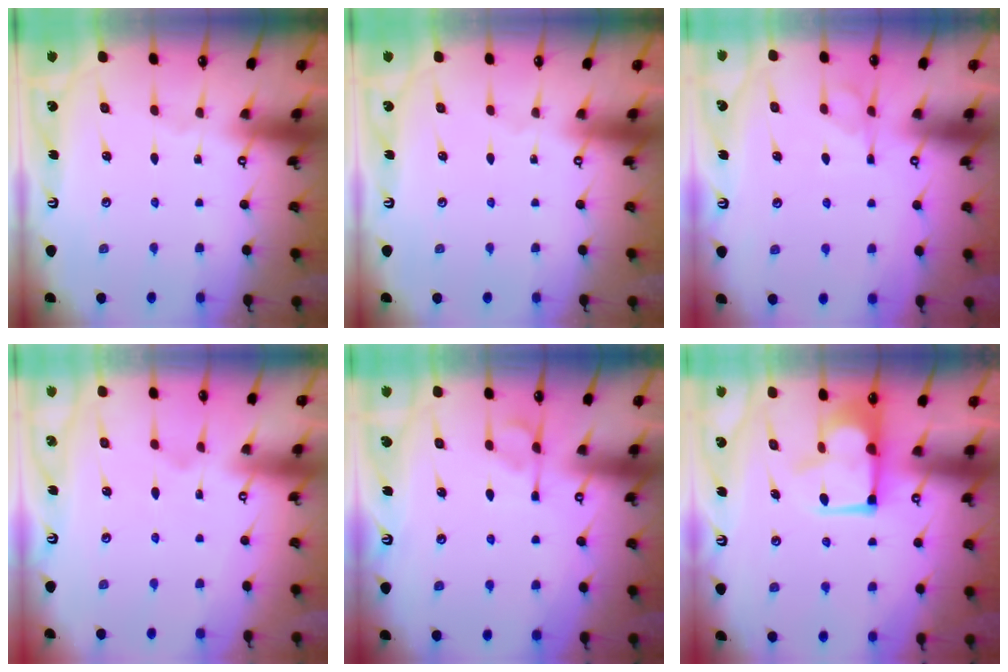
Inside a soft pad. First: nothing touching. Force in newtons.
{"total": 0.0}
{"total": 1.2, "press": 0.0, "slide": 1.2}
{"total": 1.1, "press": 0.0, "slide": 1.1}
{"total": 5.5, "press": 5.5, "slide": 0.8}
{"total": 6.9, "press": 6.8, "slide": 0.8}